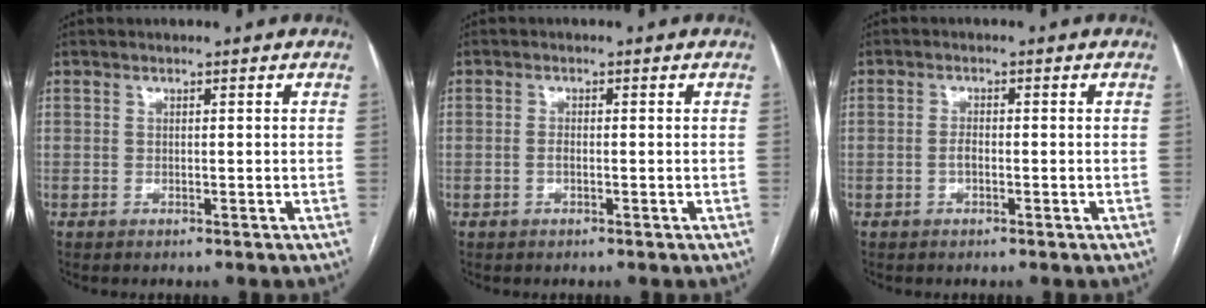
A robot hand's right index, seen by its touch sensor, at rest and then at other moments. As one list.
[{"total": 1.1, "force": [-0.4, 0.4, 0.9], "torque": [-0.019, 0.001, -0.008]}, {"total": 1.5, "force": [-0.6, 0.5, 1.3], "torque": [-0.026, 0.003, -0.011]}]